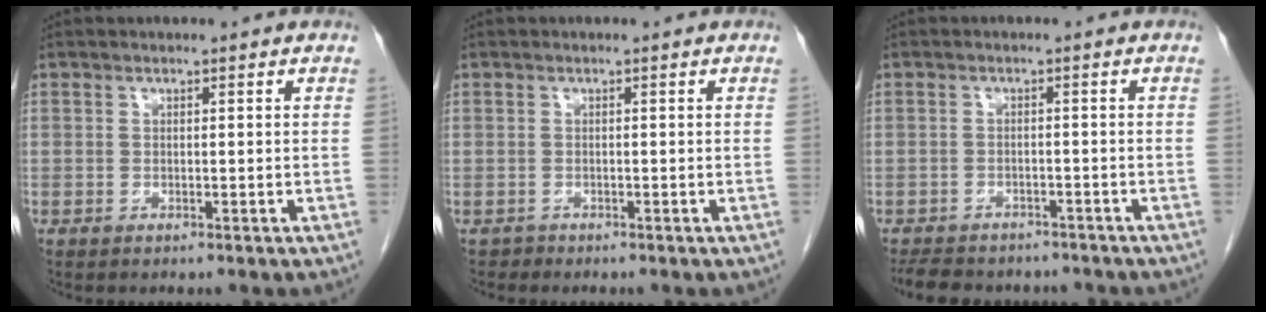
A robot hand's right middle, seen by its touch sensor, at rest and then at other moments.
{"total": 0.6, "force": [-0.5, 0.1, -0.2], "torque": [-0.007, -0.004, -0.011]}
{"total": 11.0, "force": [-9.5, 4.2, 3.6], "torque": [-0.077, -0.003, -0.121]}